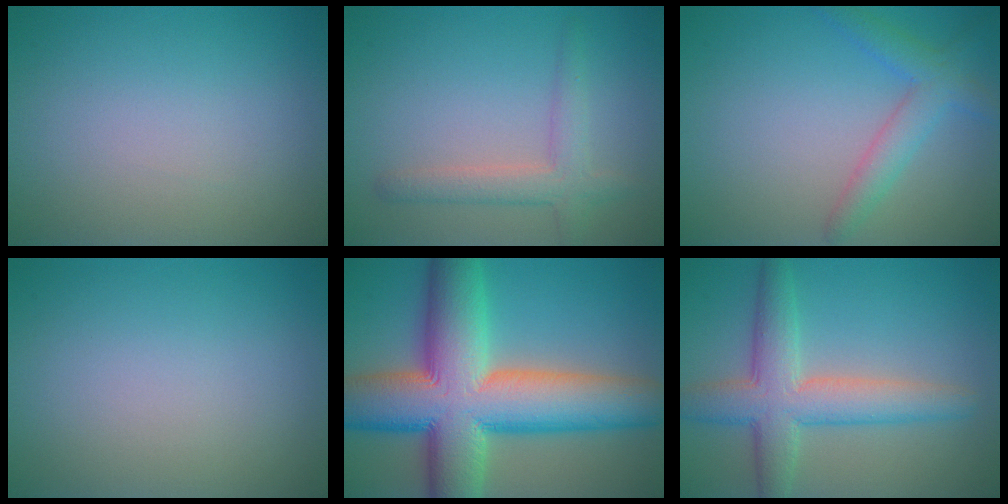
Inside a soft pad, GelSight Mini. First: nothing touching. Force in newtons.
{"total": 3.0, "press": 3.0, "slide": 0.2}
{"total": 2.2, "press": 2.2, "slide": 0.2}
{"total": 0.0}
{"total": 15.4, "press": 15.4, "slide": 0.7}
{"total": 6.0, "press": 6.0, "slide": 0.4}